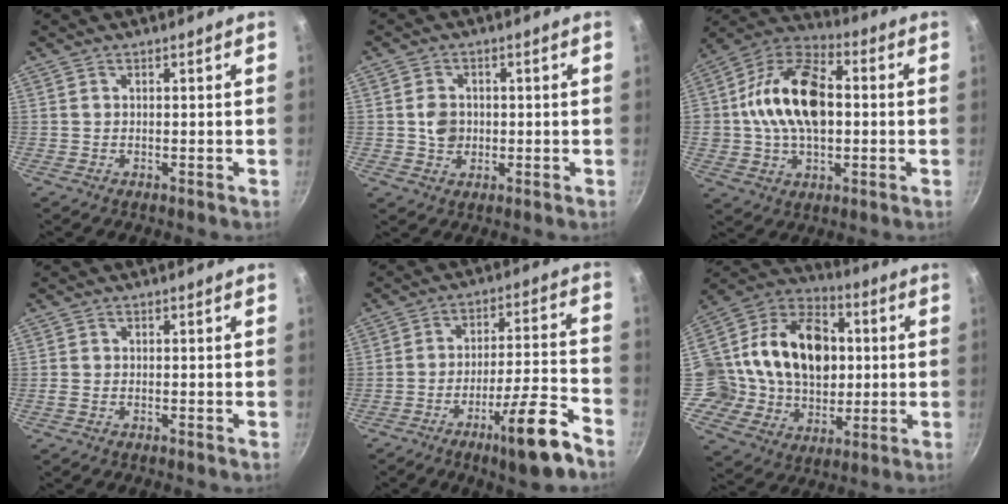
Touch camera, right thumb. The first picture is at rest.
{"total": 4.2, "force": [-0.1, 3.5, 2.2], "torque": [-0.023, 0.004, -0.003]}
{"total": 18.2, "force": [1.0, 11.7, 13.9], "torque": [-0.234, 0.027, 0.003]}
{"total": 0.9, "force": [-0.6, 0.4, 0.6], "torque": [-0.021, 0.004, -0.014]}
{"total": 13.8, "force": [-8.5, 1.9, 10.7], "torque": [-0.158, 0.053, -0.128]}
{"total": 24.8, "force": [2.9, 19.2, 15.5], "torque": [-0.251, 0.031, 0.045]}